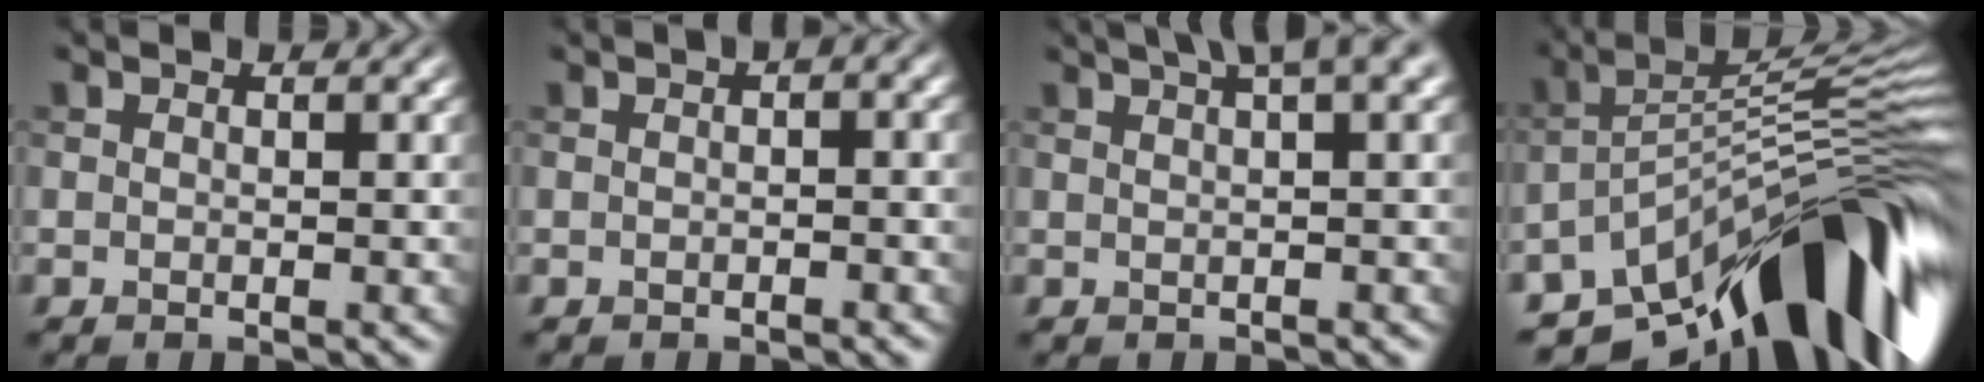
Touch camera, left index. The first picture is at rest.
{"total": 1.8, "force": [0.4, 0.4, 1.7], "torque": [-0.022, 0.005, 0.002]}
{"total": 5.2, "force": [3.1, 0.9, 4.1], "torque": [-0.045, 0.019, 0.045]}
{"total": 14.3, "force": [-8.2, 5.0, 10.6], "torque": [-0.159, 0.022, -0.143]}